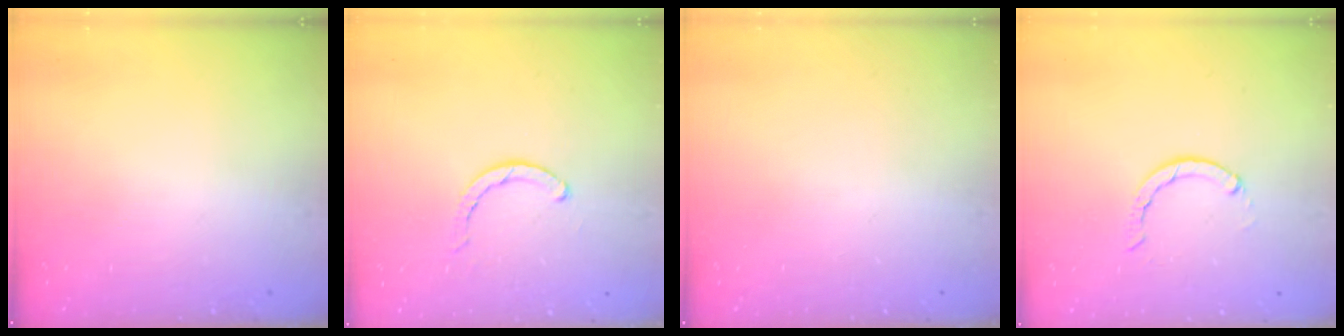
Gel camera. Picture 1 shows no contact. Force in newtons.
{"total": 2.8, "press": 2.8, "slide": 0.2}
{"total": 0.0}
{"total": 2.1, "press": 2.1, "slide": 0.3}